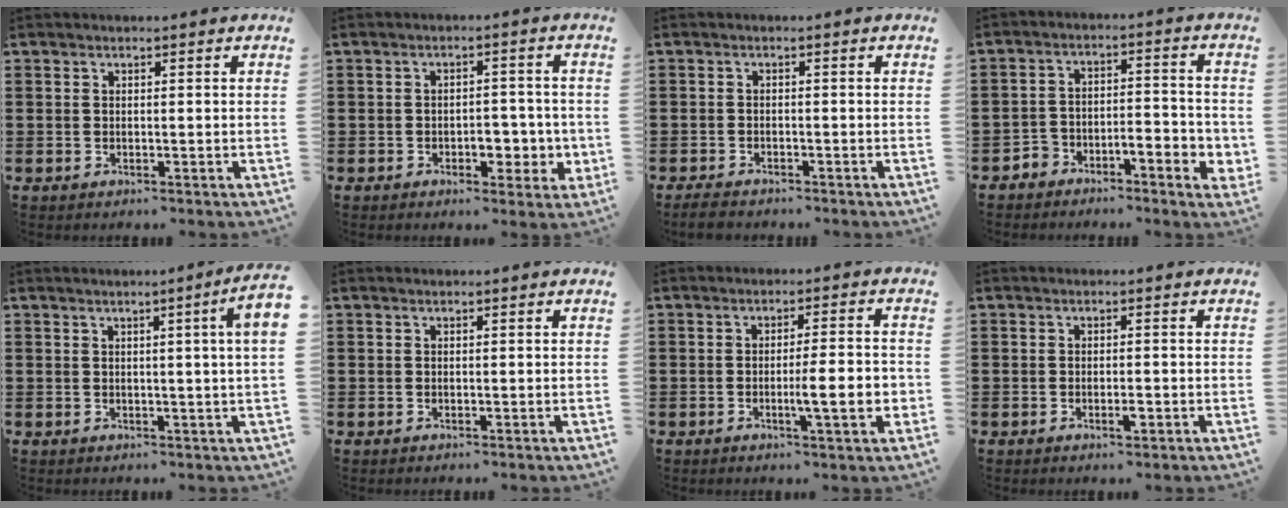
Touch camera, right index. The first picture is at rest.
{"total": 4.8, "force": [-1.6, 3.0, 3.4], "torque": [-0.045, 0.001, -0.031]}
{"total": 2.0, "force": [-1.9, 0.4, 0.4], "torque": [-0.018, 0.000, -0.043]}
{"total": 4.0, "force": [-3.5, 1.5, 1.4], "torque": [-0.028, 0.008, -0.072]}
{"total": 3.4, "force": [0.9, -0.8, 3.2], "torque": [-0.057, -0.009, 0.012]}
{"total": 0.0}
{"total": 7.3, "force": [-1.6, 1.0, 7.0], "torque": [-0.106, -0.008, -0.027]}
{"total": 1.7, "force": [-0.8, 0.5, 1.5], "torque": [-0.027, -0.001, -0.013]}